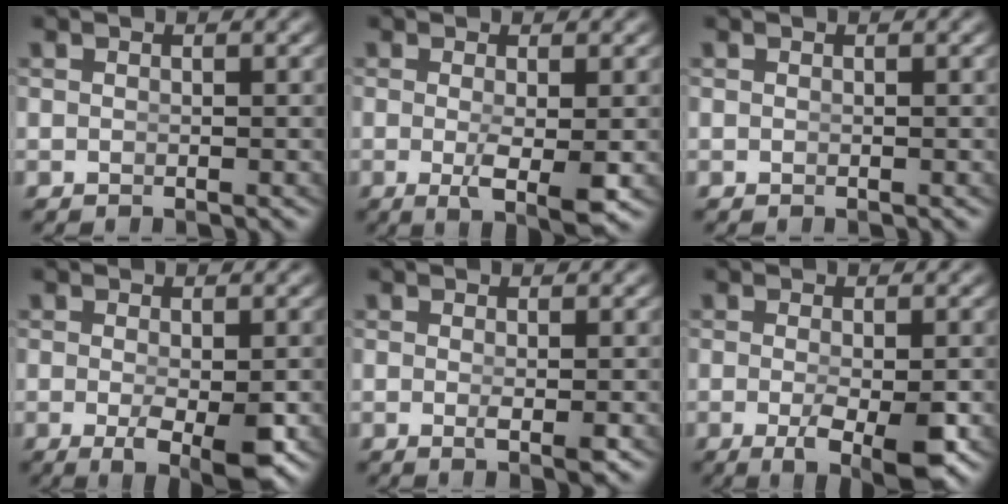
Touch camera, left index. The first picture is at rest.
{"total": 3.9, "force": [-1.2, 0.5, 3.6], "torque": [-0.061, -0.027, -0.007]}
{"total": 0.0}
{"total": 4.9, "force": [-2.1, 1.3, 4.2], "torque": [-0.063, -0.029, -0.022]}
{"total": 1.4, "force": [-0.4, -0.2, 1.3], "torque": [-0.020, -0.009, -0.003]}
{"total": 5.5, "force": [-2.6, 1.6, 4.6], "torque": [-0.071, -0.030, -0.029]}